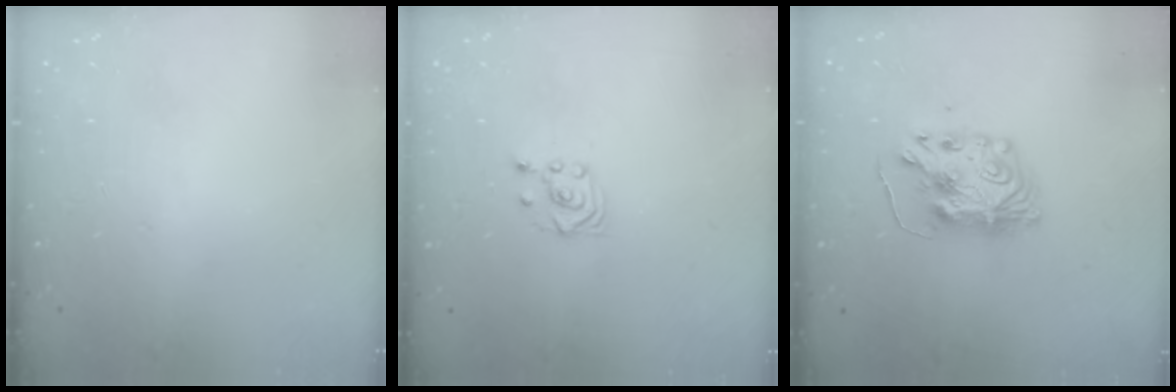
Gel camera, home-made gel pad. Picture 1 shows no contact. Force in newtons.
{"total": 3.0, "press": 2.8, "slide": 1.1}
{"total": 9.1, "press": 9.0, "slide": 0.9}